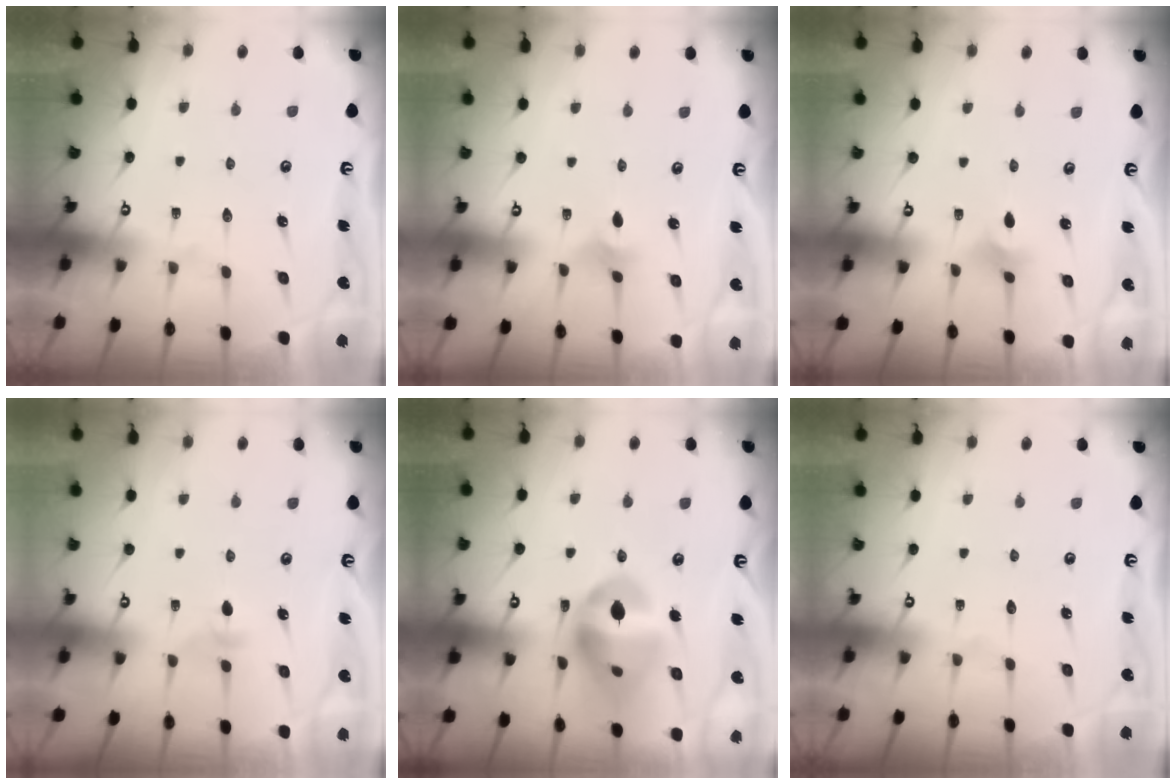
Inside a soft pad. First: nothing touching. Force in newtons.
{"total": 2.4, "press": 2.3, "slide": 0.5}
{"total": 2.3, "press": 2.2, "slide": 0.5}
{"total": 3.0, "press": 2.9, "slide": 0.8}
{"total": 14.3, "press": 13.4, "slide": 5.1}
{"total": 0.0}